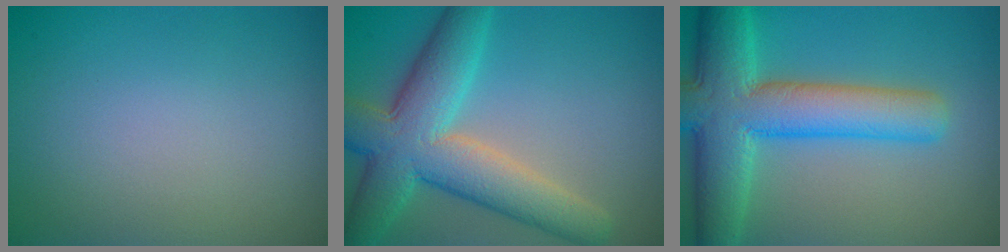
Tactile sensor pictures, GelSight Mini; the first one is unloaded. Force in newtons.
{"total": 8.6, "press": 8.5, "slide": 0.5}
{"total": 9.6, "press": 9.6, "slide": 0.5}